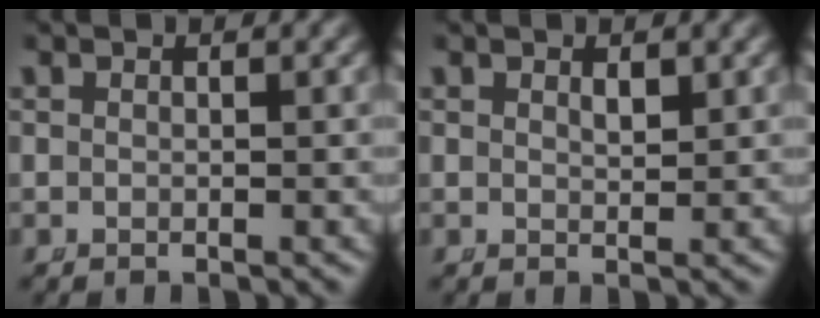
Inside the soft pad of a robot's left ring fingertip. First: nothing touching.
{"total": 0.8, "force": [0.5, 0.0, 0.6], "torque": [-0.007, -0.011, 0.015]}